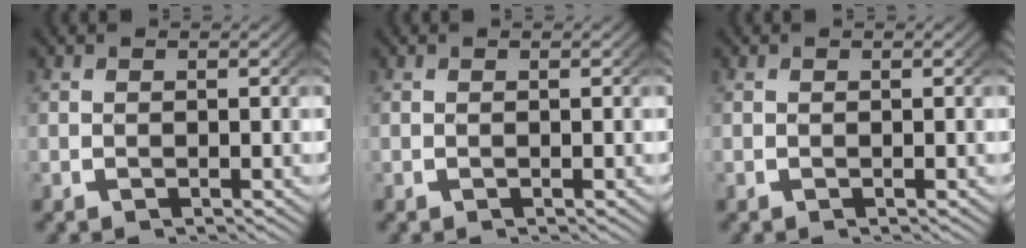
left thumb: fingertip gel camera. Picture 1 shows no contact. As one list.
[{"total": 0.0}, {"total": 0.0}]